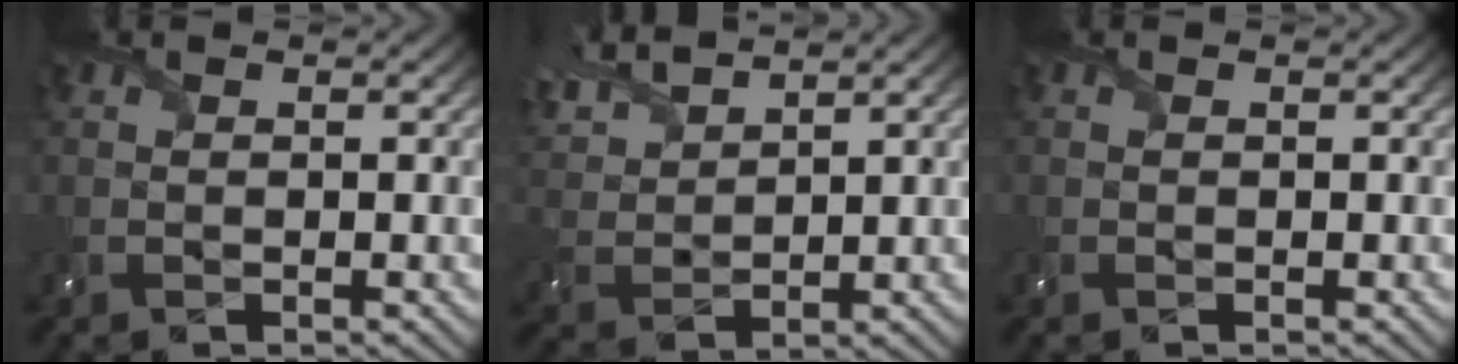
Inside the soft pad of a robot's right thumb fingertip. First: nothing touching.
{"total": 6.9, "force": [5.6, 2.2, 3.4], "torque": [-0.100, 0.021, 0.116]}
{"total": 0.0}